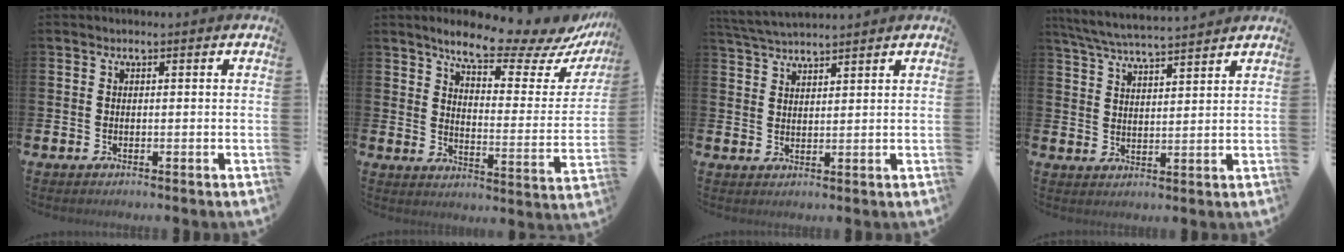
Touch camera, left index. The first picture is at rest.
{"total": 9.8, "force": [8.5, 2.3, 4.3], "torque": [-0.095, -0.064, 0.140]}
{"total": 3.8, "force": [3.7, 0.2, 0.6], "torque": [-0.024, -0.015, 0.070]}
{"total": 6.0, "force": [5.8, 0.2, 1.5], "torque": [-0.048, -0.030, 0.103]}